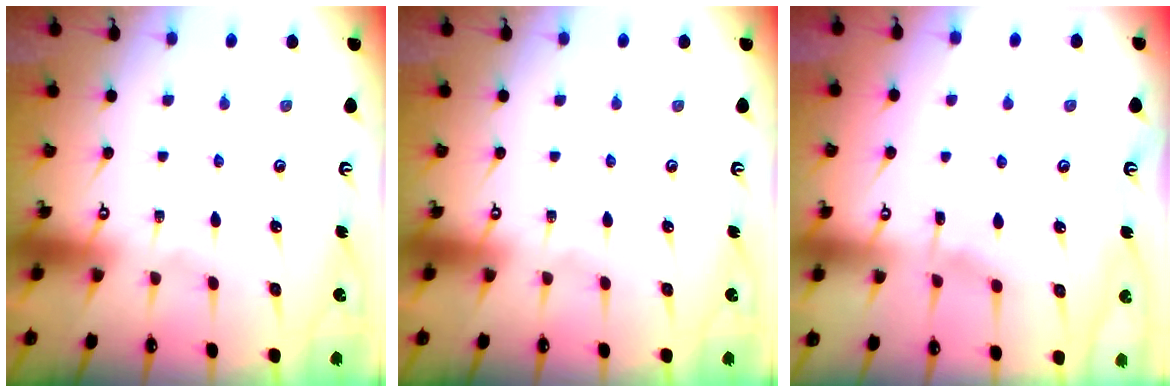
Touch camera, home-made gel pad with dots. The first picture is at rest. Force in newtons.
{"total": 0.0}
{"total": 4.5, "press": 4.5, "slide": 0.4}